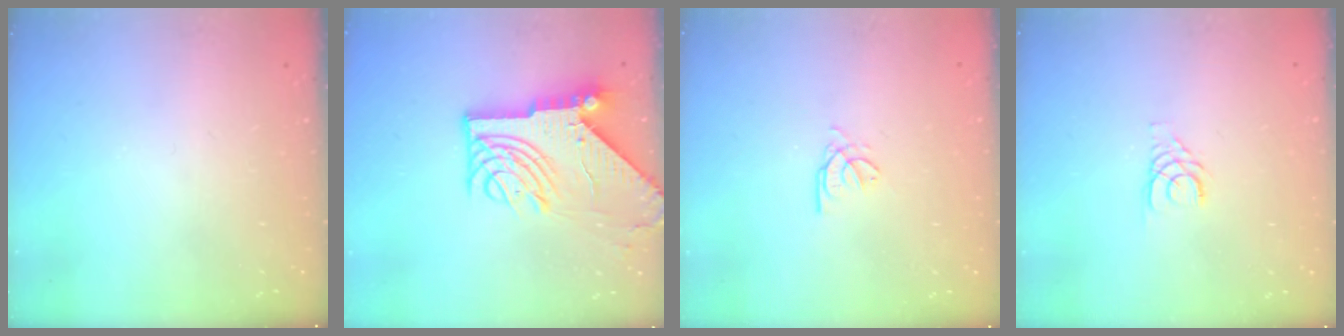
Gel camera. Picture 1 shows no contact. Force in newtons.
{"total": 14.3, "press": 14.2, "slide": 1.7}
{"total": 2.6, "press": 2.6, "slide": 0.3}
{"total": 3.4, "press": 3.4, "slide": 0.3}